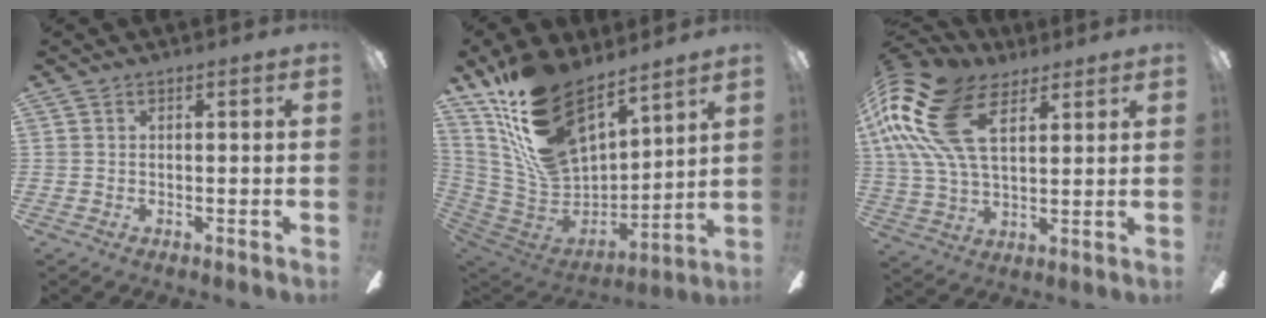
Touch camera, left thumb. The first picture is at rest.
{"total": 22.4, "force": [16.2, 10.4, 11.5], "torque": [-0.236, -0.105, 0.299]}
{"total": 22.2, "force": [9.3, 12.3, 16.0], "torque": [-0.364, -0.016, 0.158]}